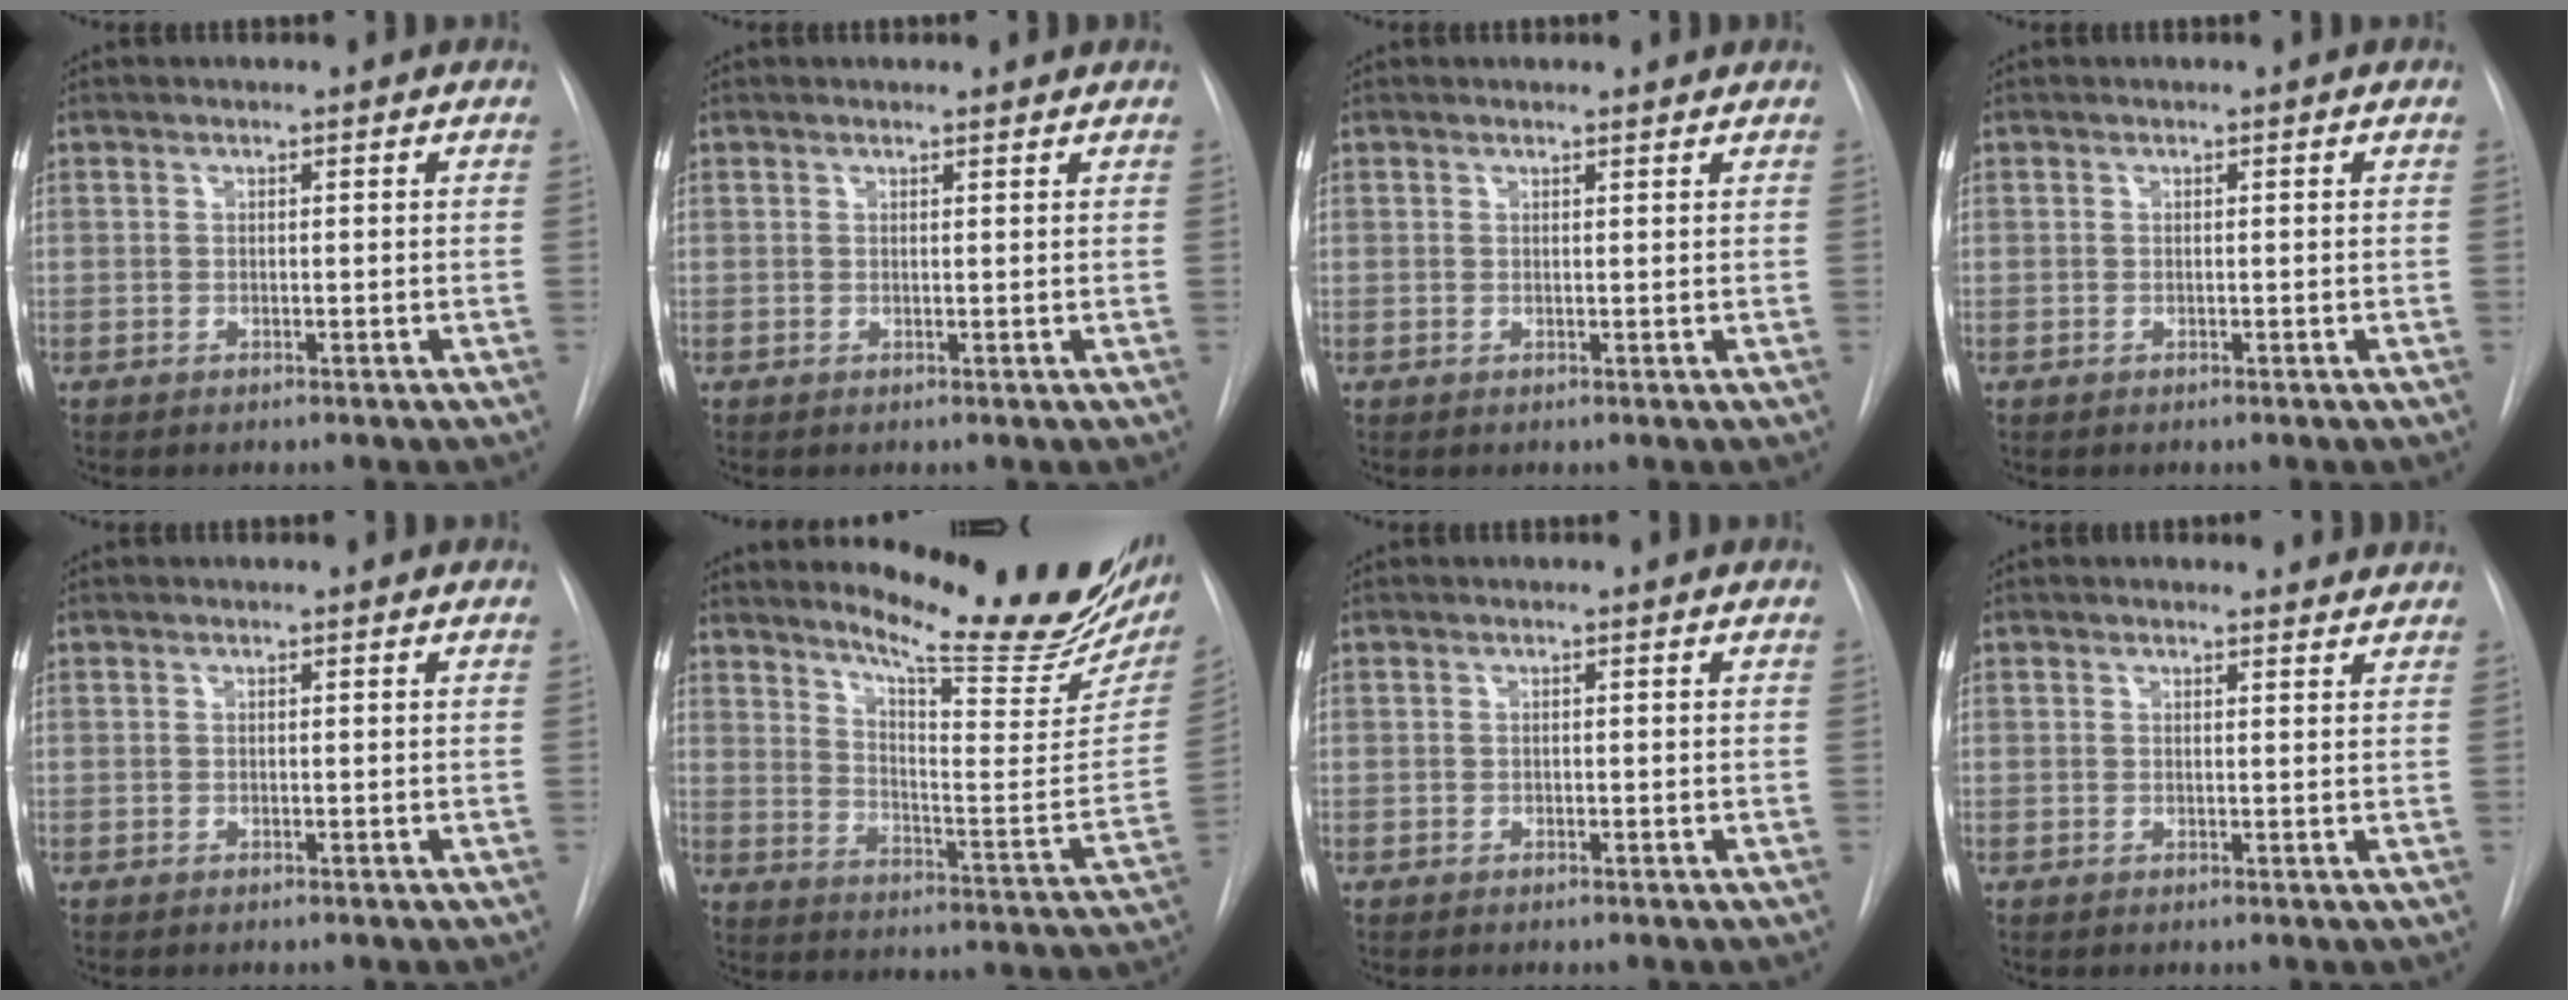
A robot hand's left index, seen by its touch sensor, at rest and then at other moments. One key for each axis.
{"total": 1.8, "fx": 1.8, "fy": 0.2, "fz": 0.2, "tx": -0.011, "ty": 0.002, "tz": 0.018}
{"total": 1.9, "fx": 1.9, "fy": 0.3, "fz": 0.2, "tx": -0.011, "ty": 0.002, "tz": 0.019}
{"total": 0.0}
{"total": 0.0}
{"total": 22.1, "fx": 18.3, "fy": 3.3, "fz": 12.0, "tx": -0.175, "ty": -0.076, "tz": 0.238}
{"total": 0.0}
{"total": 1.7, "fx": 1.7, "fy": 0.3, "fz": 0.1, "tx": -0.010, "ty": -0.006, "tz": 0.012}